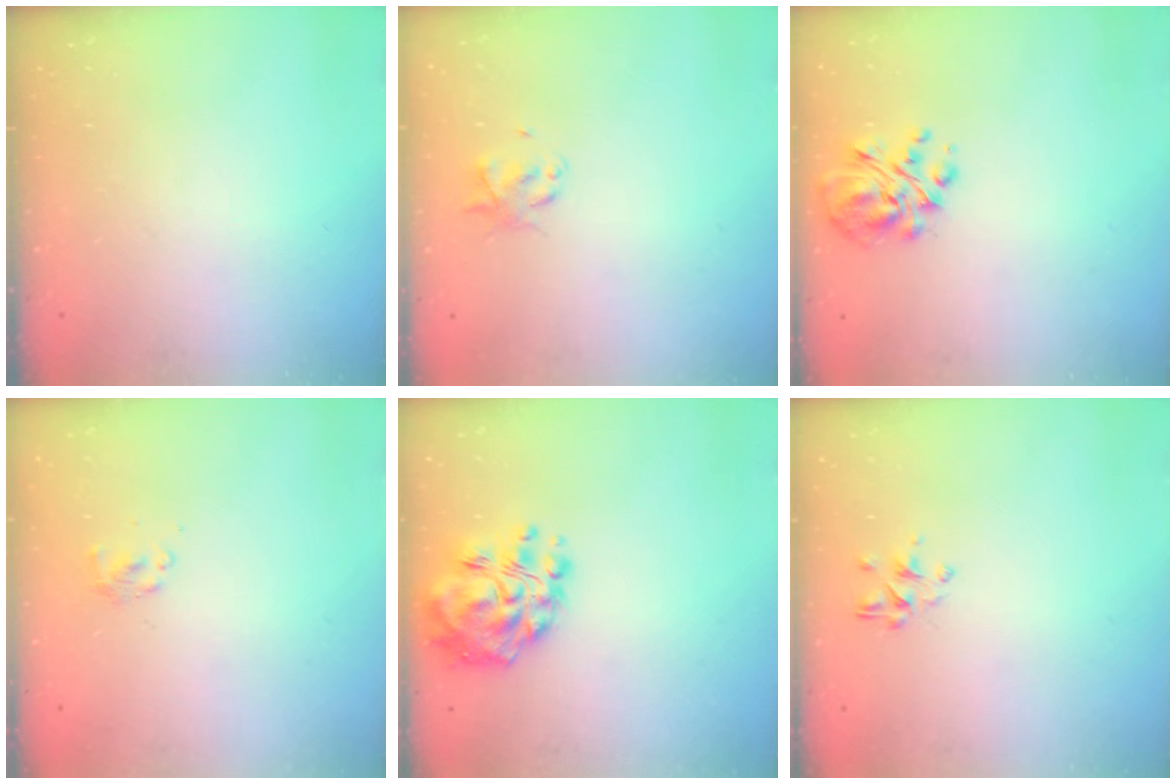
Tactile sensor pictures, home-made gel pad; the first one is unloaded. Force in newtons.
{"total": 2.1, "press": 2.1, "slide": 0.4}
{"total": 7.4, "press": 7.2, "slide": 2.0}
{"total": 2.0, "press": 1.8, "slide": 0.9}
{"total": 13.2, "press": 12.5, "slide": 4.3}
{"total": 2.3, "press": 2.1, "slide": 0.9}